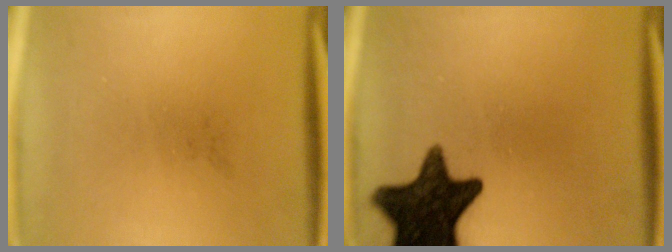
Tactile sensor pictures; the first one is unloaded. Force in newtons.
{"total": 15.5}